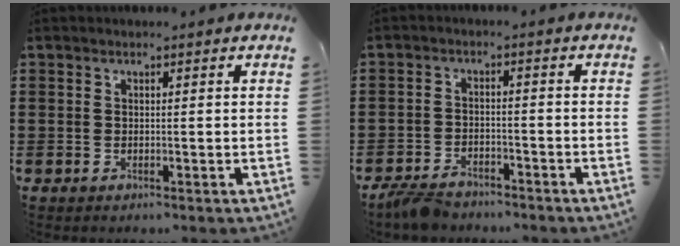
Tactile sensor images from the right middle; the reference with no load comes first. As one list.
[{"total": 3.6, "force": [-3.4, 0.9, 1.0], "torque": [-0.025, 0.004, -0.070]}]